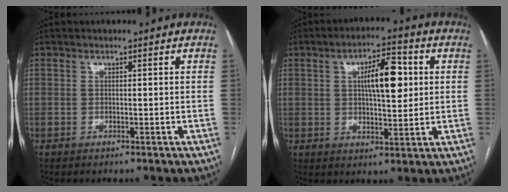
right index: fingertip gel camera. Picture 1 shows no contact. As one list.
[{"total": 9.0, "force": [2.0, 2.8, 8.3], "torque": [-0.136, 0.015, 0.032]}]